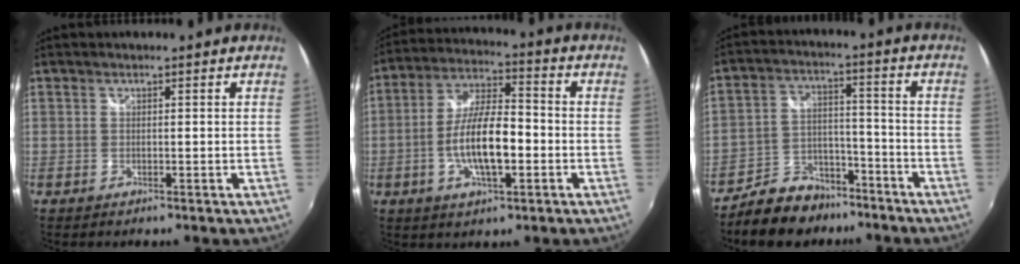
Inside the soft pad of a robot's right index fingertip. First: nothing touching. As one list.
[{"total": 12.1, "force": [-3.0, 4.0, 11.0], "torque": [-0.219, 0.002, -0.053]}, {"total": 11.6, "force": [-8.8, 6.6, 3.7], "torque": [-0.090, 0.023, -0.133]}]